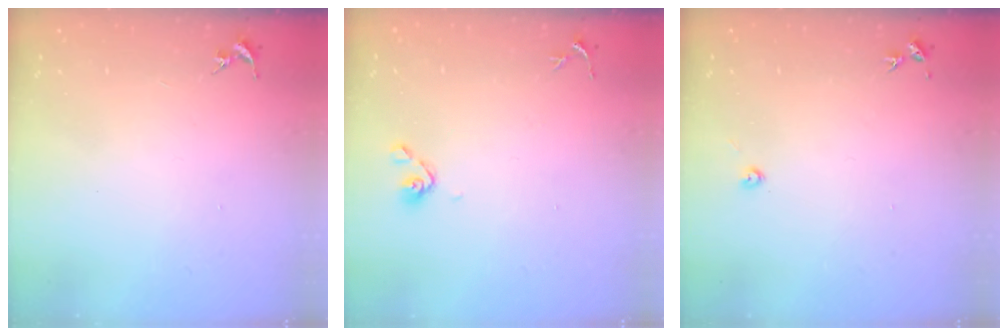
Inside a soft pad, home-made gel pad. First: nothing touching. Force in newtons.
{"total": 5.9, "press": 5.4, "slide": 2.4}
{"total": 2.2, "press": 2.2, "slide": 0.3}